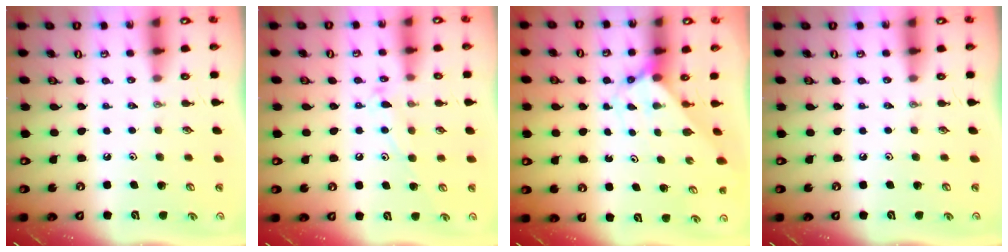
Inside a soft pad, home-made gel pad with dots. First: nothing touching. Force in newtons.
{"total": 9.2, "press": 9.2, "slide": 0.6}
{"total": 2.4, "press": 2.4, "slide": 0.2}
{"total": 0.0}